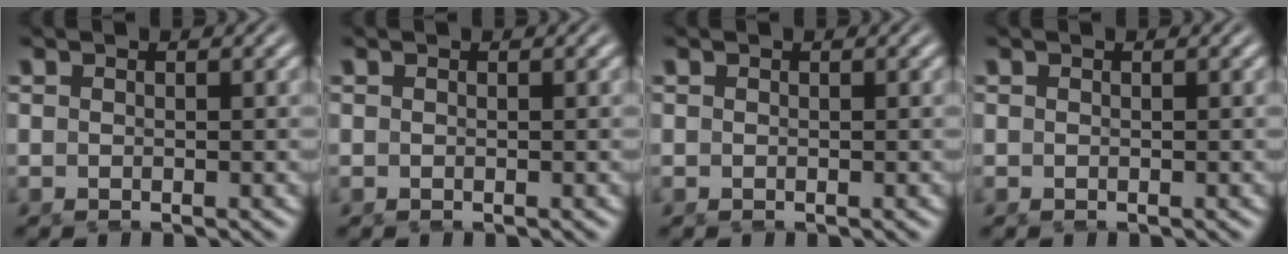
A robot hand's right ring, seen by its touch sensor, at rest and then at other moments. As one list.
[{"total": 0.0}, {"total": 0.0}, {"total": 0.0}]